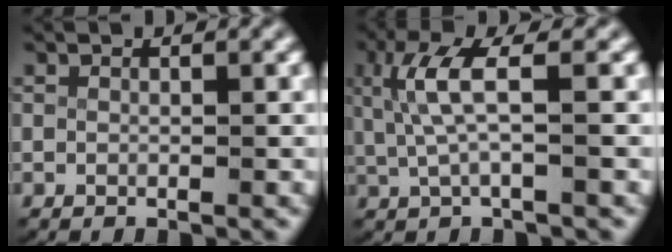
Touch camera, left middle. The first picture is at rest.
{"total": 4.3, "force": [0.7, 1.3, 4.0], "torque": [-0.088, 0.008, 0.013]}